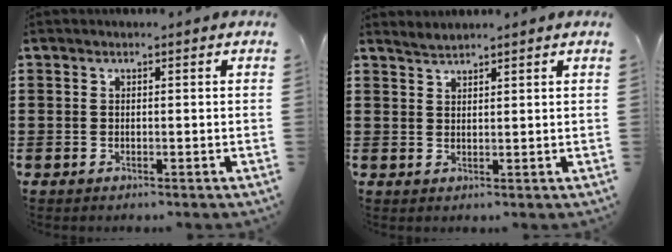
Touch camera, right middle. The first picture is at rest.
{"total": 1.6, "force": [1.6, -0.3, -0.2], "torque": [0.000, 0.002, 0.031]}